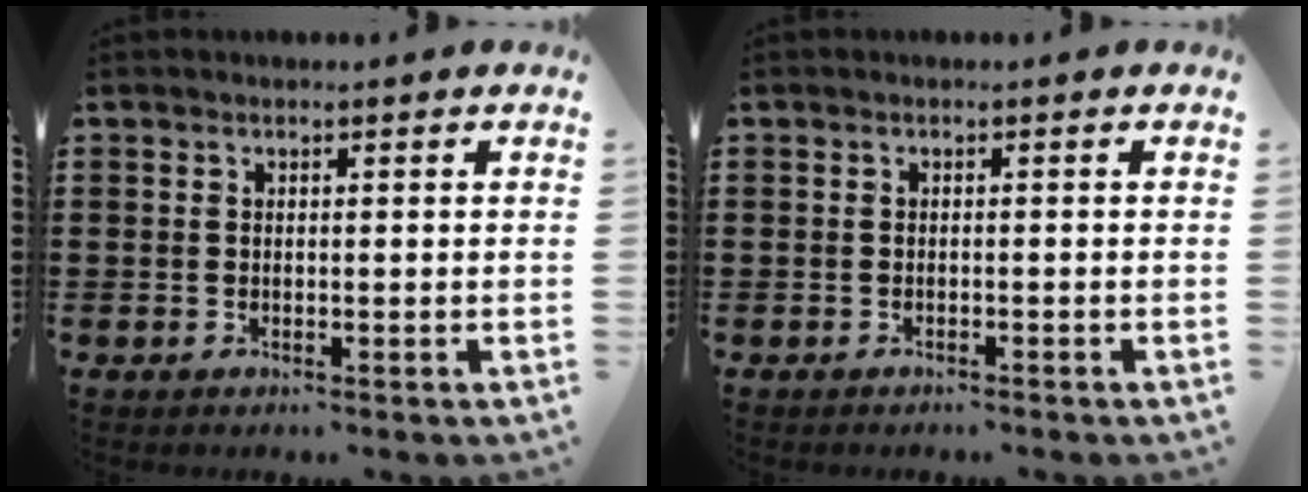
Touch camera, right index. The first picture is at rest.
{"total": 0.7, "force": [-0.7, -0.1, 0.1], "torque": [-0.003, -0.003, -0.014]}